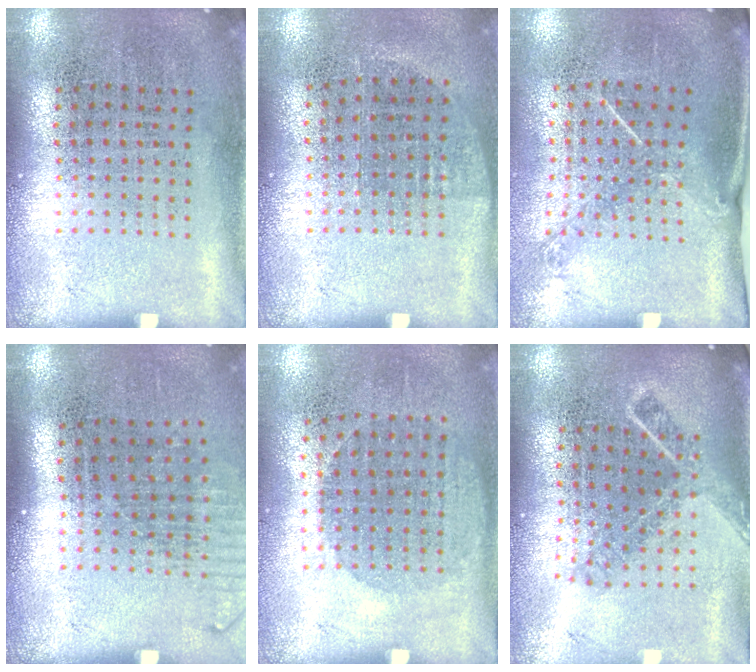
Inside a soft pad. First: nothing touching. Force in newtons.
{"total": 0.7, "press": 0.6, "slide": 0.3}
{"total": 1.4, "press": 1.0, "slide": 1.0}
{"total": 1.3, "press": 1.1, "slide": 0.8}
{"total": 1.0, "press": 0.9, "slide": 0.4}
{"total": 1.7, "press": 1.2, "slide": 1.2}